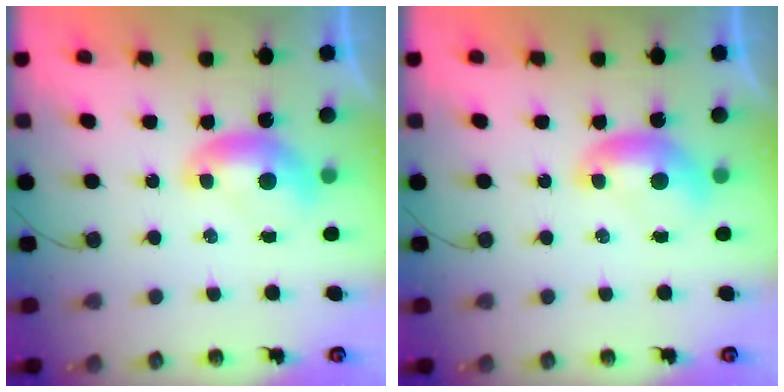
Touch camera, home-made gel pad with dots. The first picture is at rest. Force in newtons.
{"total": 0.0}